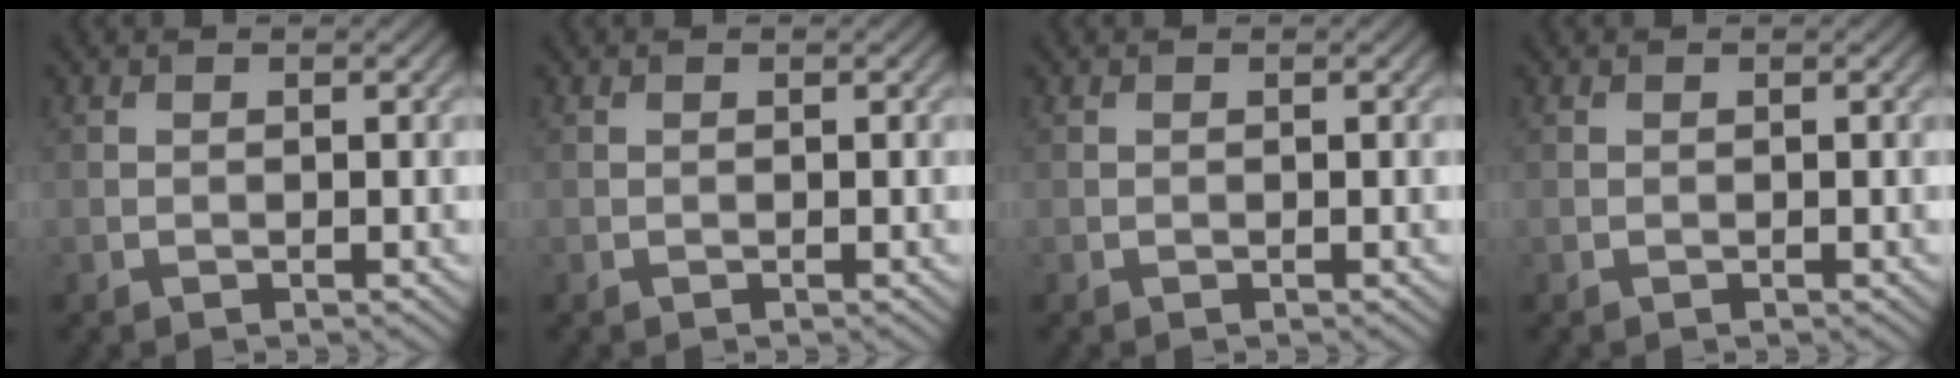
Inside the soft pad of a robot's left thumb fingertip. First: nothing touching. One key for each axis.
{"total": 0.0}
{"total": 0.0}
{"total": 0.0}